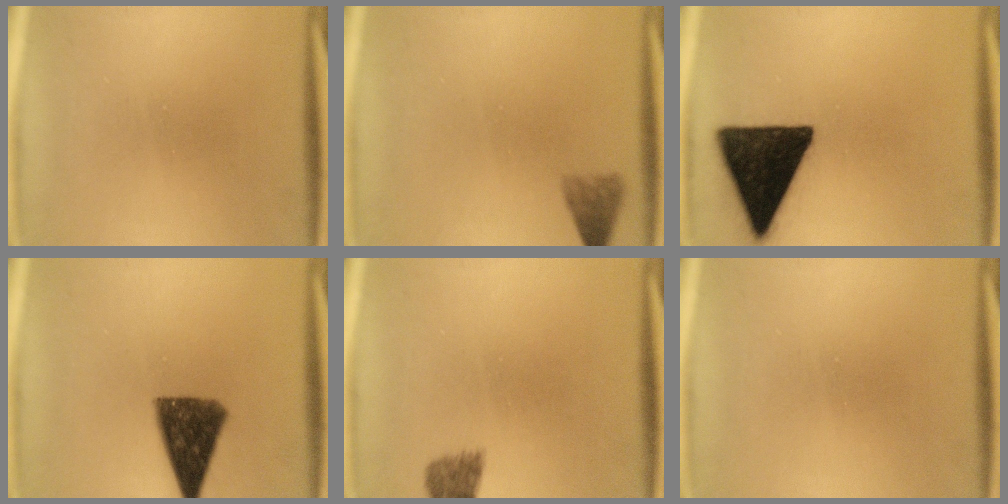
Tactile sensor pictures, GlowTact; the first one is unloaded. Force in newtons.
{"total": 2.9}
{"total": 18.1}
{"total": 10.6}
{"total": 1.9}
{"total": 0.0}